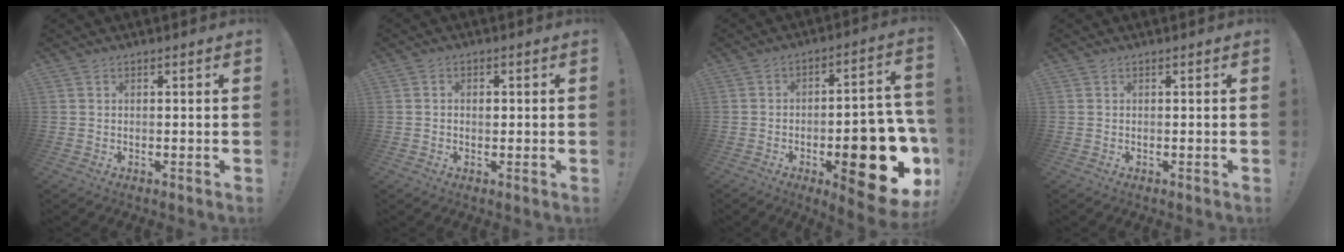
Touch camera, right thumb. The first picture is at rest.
{"total": 1.5, "force": [-0.3, 1.3, 0.8], "torque": [-0.011, 0.005, -0.007]}
{"total": 22.2, "force": [-7.7, 8.3, 19.2], "torque": [-0.237, 0.039, -0.103]}
{"total": 0.0}